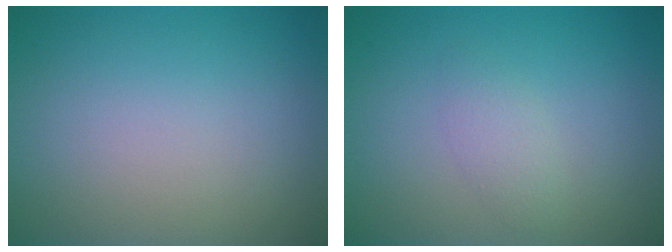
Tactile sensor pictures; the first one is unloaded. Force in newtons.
{"total": 1.5, "press": 1.5, "slide": 0.1}